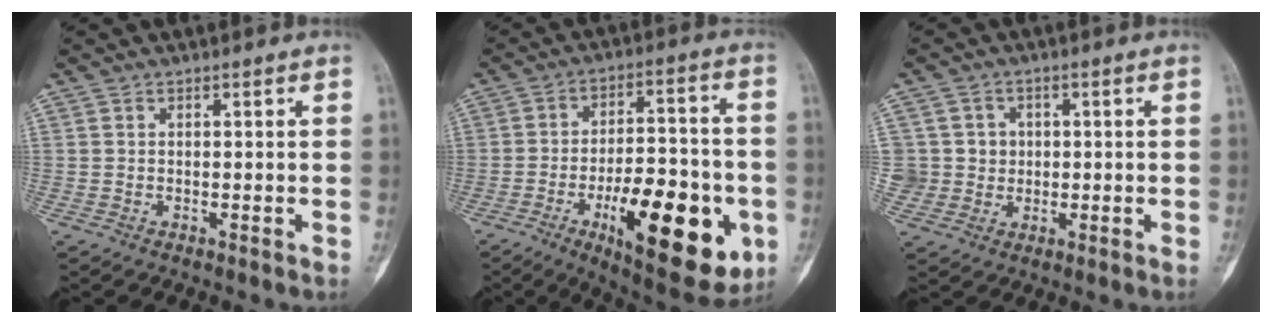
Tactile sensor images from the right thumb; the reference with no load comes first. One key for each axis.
{"total": 23.1, "fx": -7.7, "fy": 9.0, "fz": 19.8, "tx": -0.251, "ty": 0.015, "tz": -0.102}
{"total": 5.7, "fx": 0.4, "fy": 5.7, "fz": 0.2, "tx": 0.035, "ty": 0.010, "tz": 0.007}